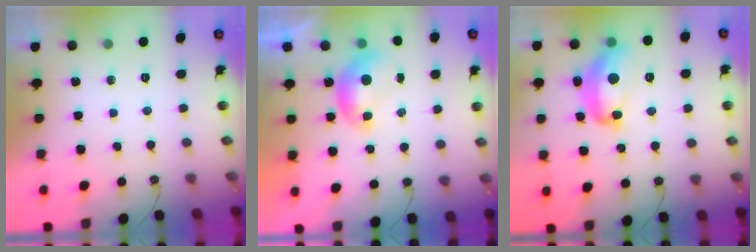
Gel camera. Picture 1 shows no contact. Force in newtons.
{"total": 0.0}
{"total": 9.1, "press": 9.1, "slide": 1.0}